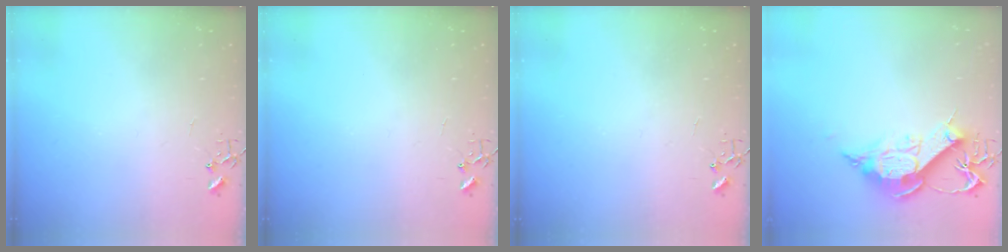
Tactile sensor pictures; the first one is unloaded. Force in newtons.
{"total": 0.0}
{"total": 0.0}
{"total": 13.0, "press": 13.0, "slide": 1.1}